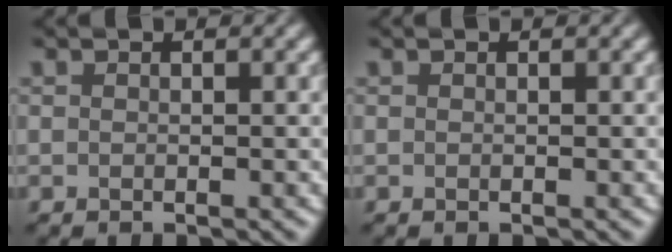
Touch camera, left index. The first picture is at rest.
{"total": 0.0}